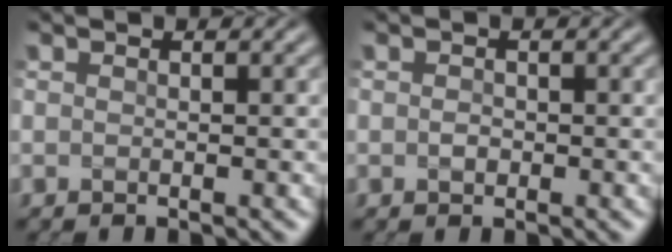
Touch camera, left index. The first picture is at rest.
{"total": 0.7, "force": [0.0, 0.6, 0.3], "torque": [-0.008, 0.002, -0.001]}